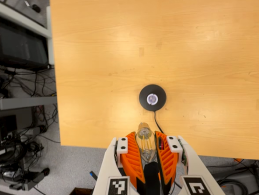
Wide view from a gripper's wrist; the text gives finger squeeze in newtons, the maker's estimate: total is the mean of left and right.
{"total": 19.4, "left": 24.7, "right": 14.2}